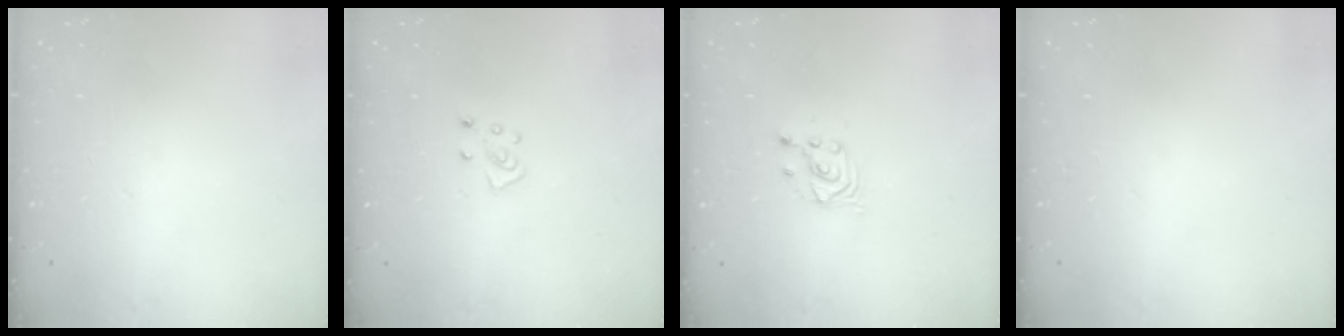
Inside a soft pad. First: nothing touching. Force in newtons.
{"total": 4.2, "press": 4.2, "slide": 0.4}
{"total": 2.6, "press": 2.6, "slide": 0.1}
{"total": 0.0}